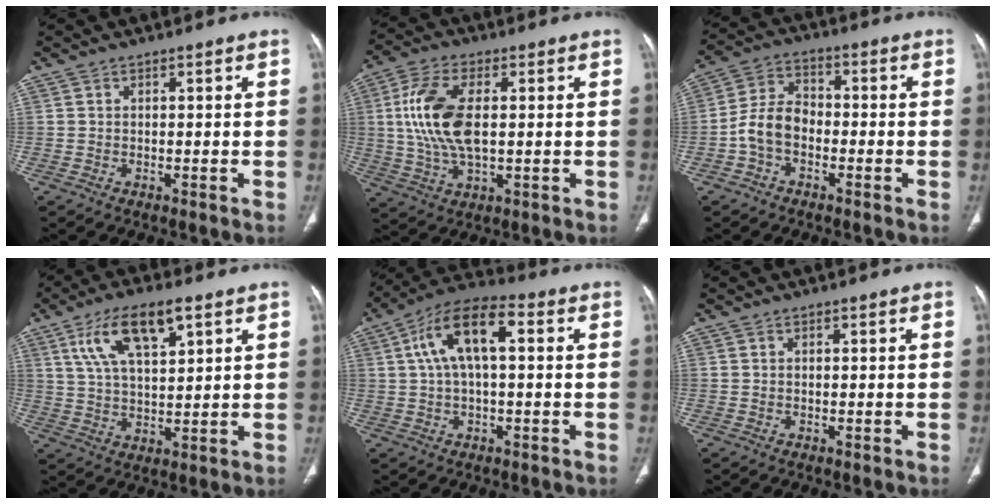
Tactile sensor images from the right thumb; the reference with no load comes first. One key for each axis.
{"total": 13.1, "fx": 1.5, "fy": 6.6, "fz": 11.2, "tx": -0.237, "ty": 0.004, "tz": 0.030}
{"total": 7.6, "fx": -2.4, "fy": 5.2, "fz": 5.0, "tx": -0.088, "ty": 0.032, "tz": -0.056}
{"total": 12.1, "fx": 5.8, "fy": 4.7, "fz": 9.5, "tx": -0.168, "ty": -0.008, "tz": 0.109}
{"total": 12.1, "fx": 2.5, "fy": 5.3, "fz": 10.6, "tx": -0.197, "ty": 0.034, "tz": 0.034}
{"total": 0.0}